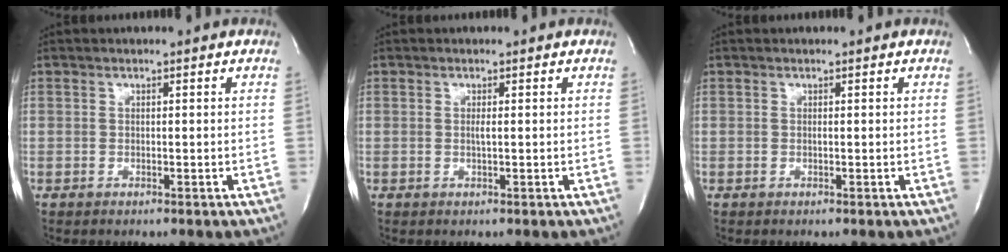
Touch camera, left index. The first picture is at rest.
{"total": 0.8, "force": [0.2, 0.0, 0.8], "torque": [-0.020, -0.002, 0.002]}
{"total": 0.0}